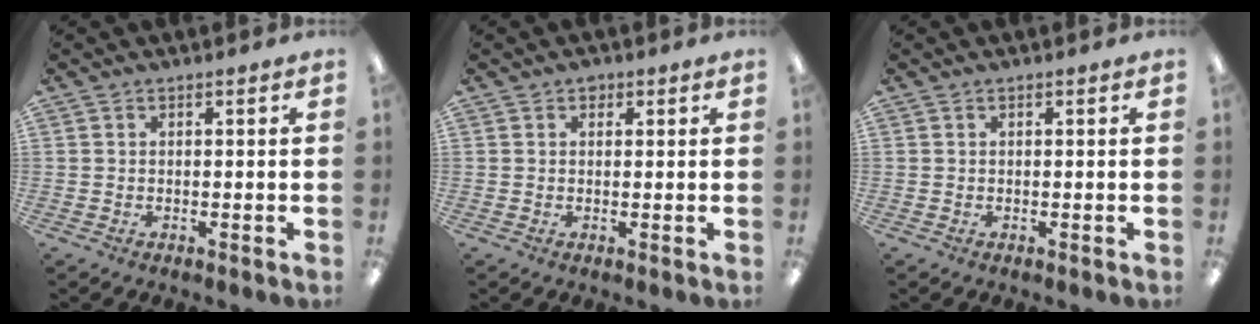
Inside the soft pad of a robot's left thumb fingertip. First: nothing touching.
{"total": 1.3, "force": [0.7, 0.9, 0.5], "torque": [-0.003, -0.001, 0.011]}
{"total": 0.0}